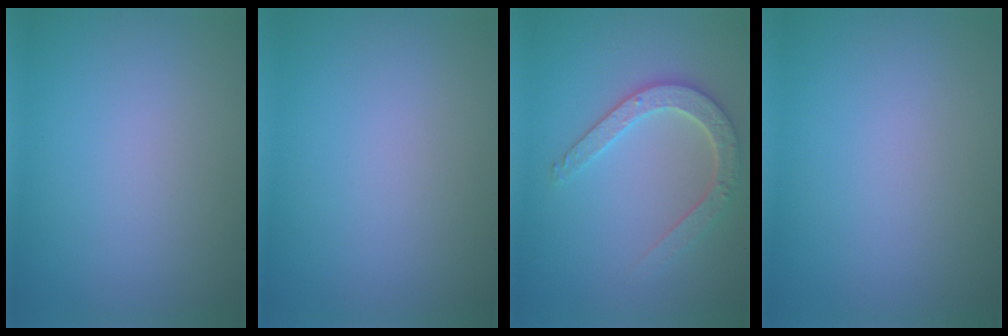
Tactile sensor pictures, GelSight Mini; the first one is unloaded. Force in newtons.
{"total": 0.0}
{"total": 3.6, "press": 3.2, "slide": 1.7}
{"total": 0.0}